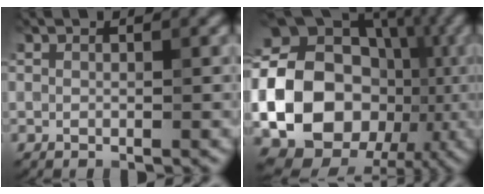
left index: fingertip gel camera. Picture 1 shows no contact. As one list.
[{"total": 24.7, "force": [-4.2, 21.7, 11.0], "torque": [-0.196, -0.021, -0.116]}]